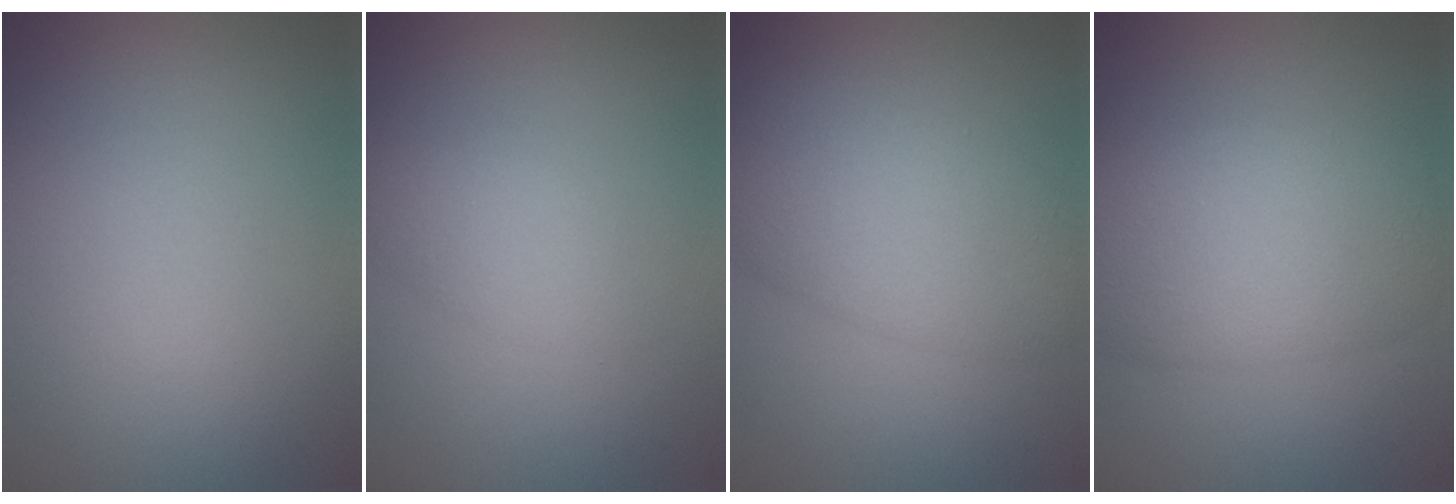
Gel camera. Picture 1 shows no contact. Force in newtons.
{"total": 1.7, "press": 1.7, "slide": 0.1}
{"total": 6.9, "press": 6.9, "slide": 0.3}
{"total": 7.4, "press": 7.4, "slide": 0.3}